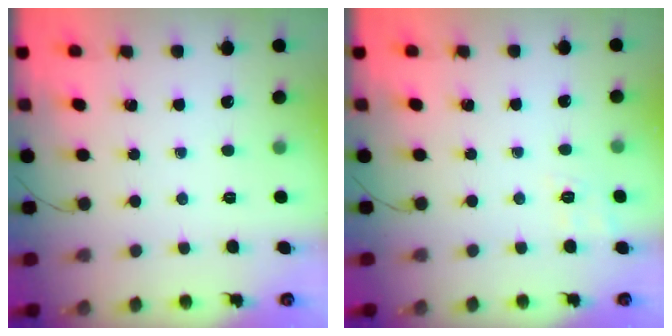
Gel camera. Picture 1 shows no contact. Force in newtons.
{"total": 2.9, "press": 2.1, "slide": 2.0}